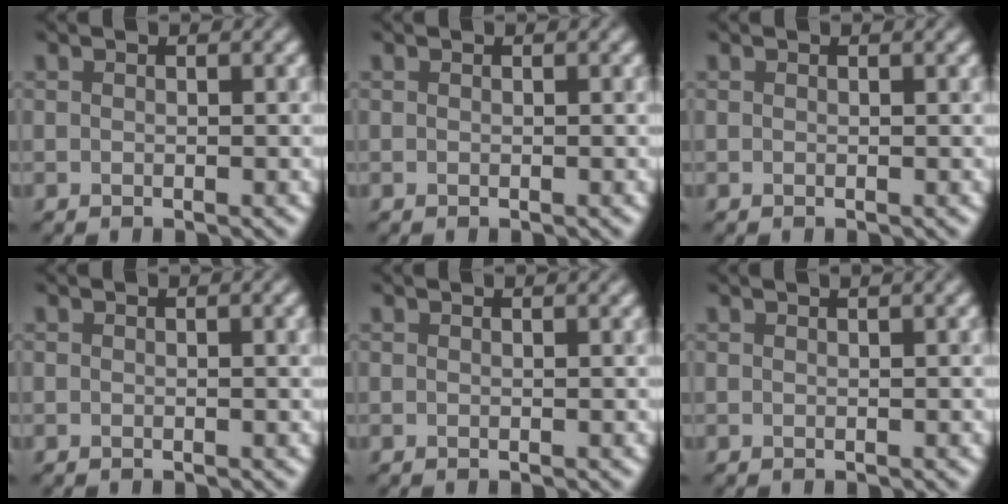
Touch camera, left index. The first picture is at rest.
{"total": 0.0}
{"total": 0.0}
{"total": 0.8, "force": [0.1, 0.4, 0.7], "torque": [-0.009, -0.002, 0.004]}
{"total": 0.5, "force": [0.4, 0.0, 0.3], "torque": [-0.005, -0.003, 0.003]}
{"total": 0.9, "force": [0.6, 0.0, 0.7], "torque": [-0.007, 0.000, 0.004]}